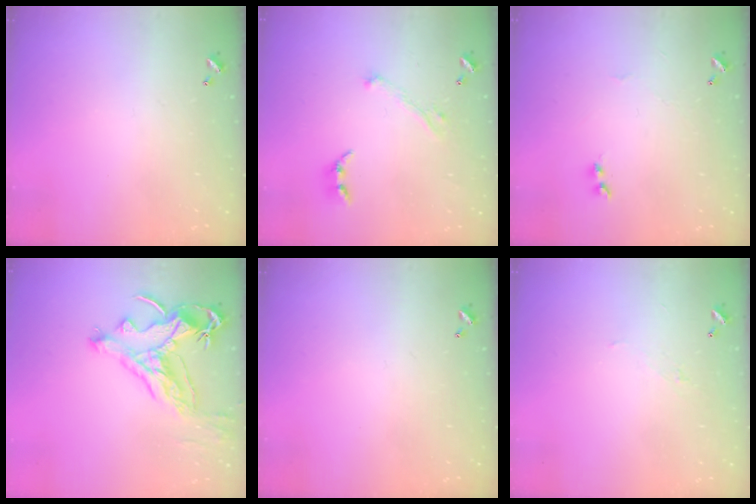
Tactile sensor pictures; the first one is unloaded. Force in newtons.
{"total": 2.9, "press": 2.8, "slide": 0.8}
{"total": 2.0, "press": 1.9, "slide": 0.6}
{"total": 5.6, "press": 5.5, "slide": 1.4}
{"total": 0.0}
{"total": 2.0, "press": 1.9, "slide": 0.5}